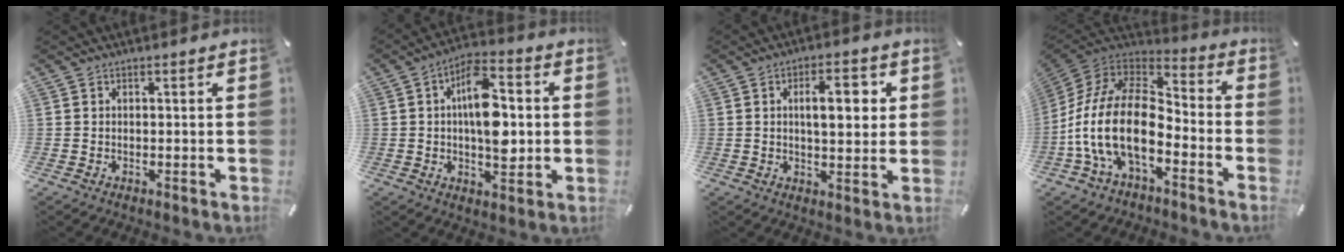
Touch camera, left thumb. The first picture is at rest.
{"total": 13.3, "force": [0.8, 7.3, 11.1], "torque": [-0.170, 0.000, 0.013]}
{"total": 8.9, "force": [2.3, 4.1, 7.6], "torque": [-0.112, -0.002, 0.031]}
{"total": 20.4, "force": [-7.5, 11.3, 15.2], "torque": [-0.332, 0.023, -0.131]}